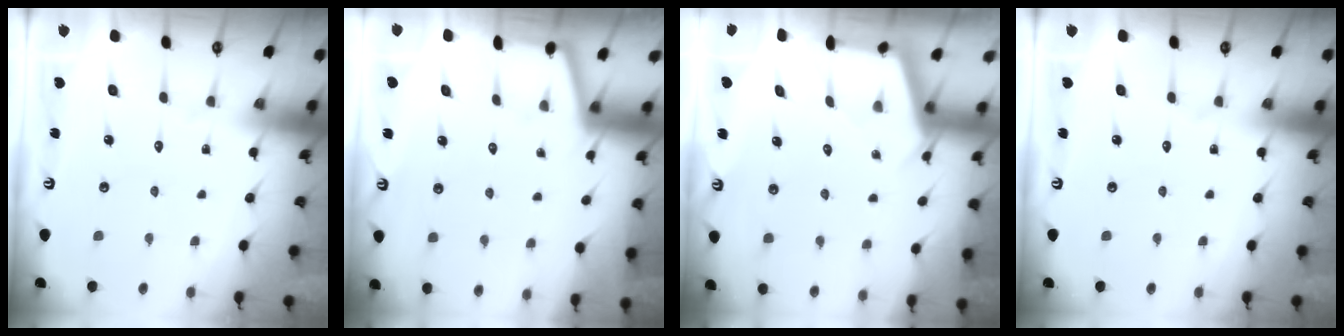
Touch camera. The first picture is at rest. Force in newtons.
{"total": 1.2, "press": 1.1, "slide": 0.3}
{"total": 2.6, "press": 2.6, "slide": 0.4}
{"total": 0.0}